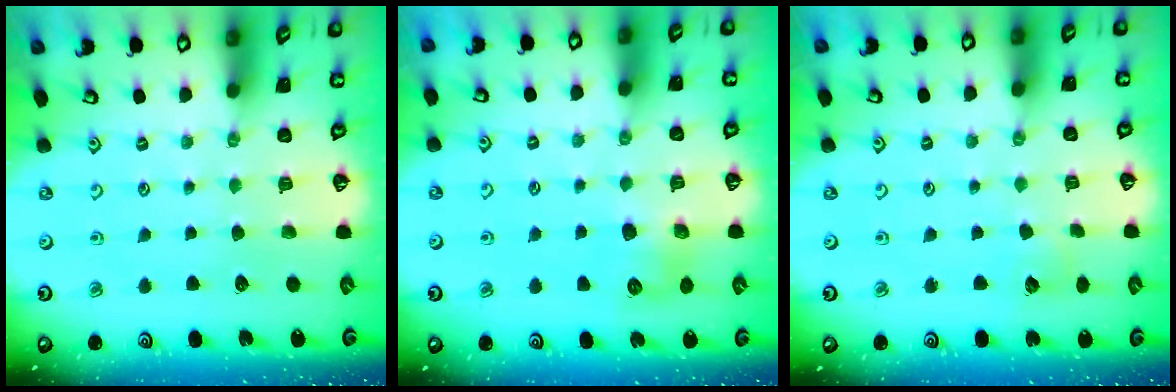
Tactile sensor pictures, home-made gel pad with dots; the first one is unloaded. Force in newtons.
{"total": 8.3, "press": 8.3, "slide": 0.5}
{"total": 5.2, "press": 5.2, "slide": 0.5}